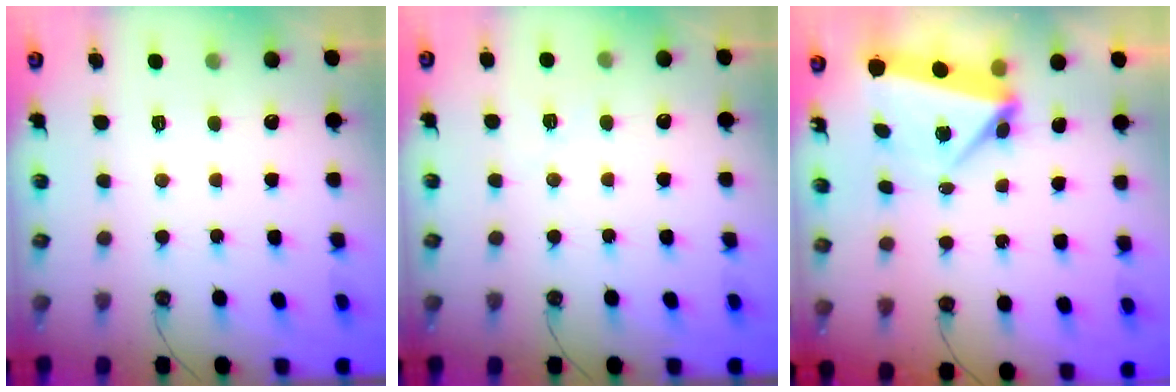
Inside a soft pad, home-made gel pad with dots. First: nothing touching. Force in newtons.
{"total": 3.9, "press": 3.6, "slide": 1.5}
{"total": 7.4, "press": 5.1, "slide": 5.3}